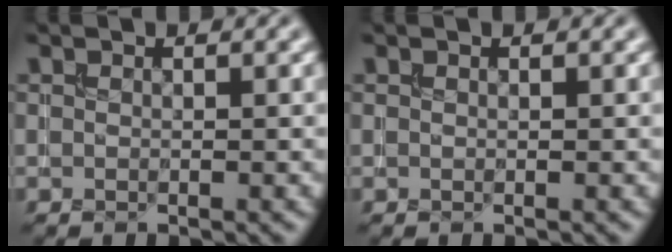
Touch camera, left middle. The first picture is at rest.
{"total": 0.0}